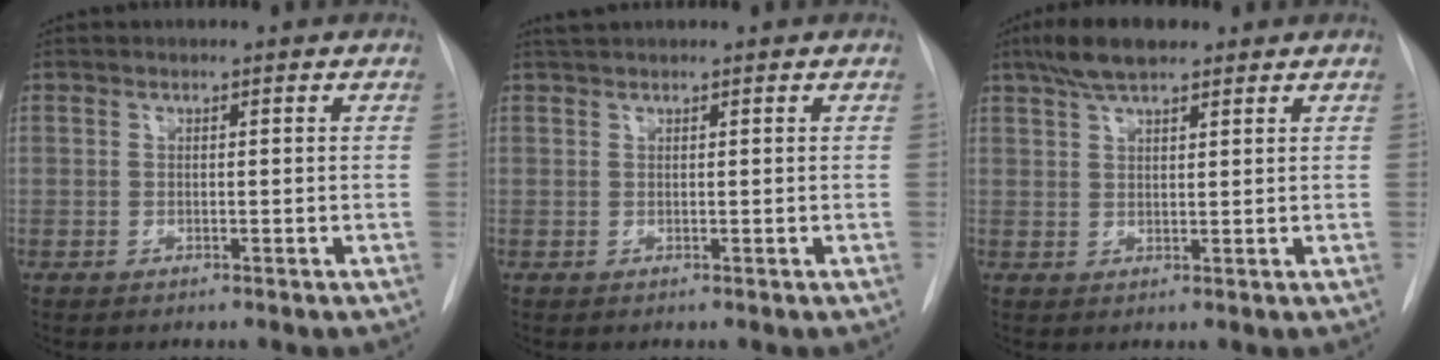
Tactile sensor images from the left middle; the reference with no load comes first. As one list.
[{"total": 1.5, "force": [1.3, 0.0, 0.6], "torque": [-0.013, 0.015, 0.028]}, {"total": 6.3, "force": [4.6, 1.6, 4.0], "torque": [-0.085, 0.017, 0.082]}]